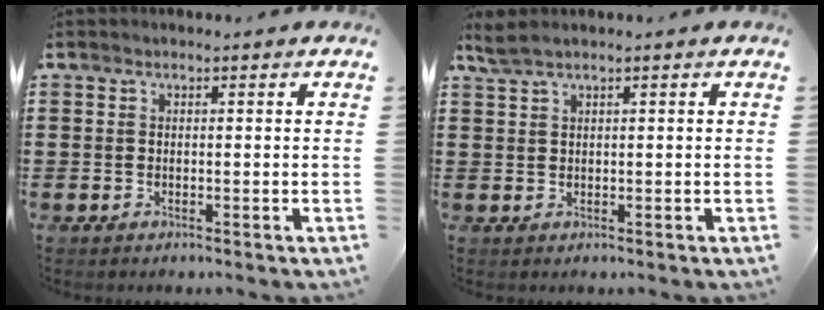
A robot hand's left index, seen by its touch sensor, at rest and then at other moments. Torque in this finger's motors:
{"motor_torque": [0.26, -0.15, -0.02, 0.03]}